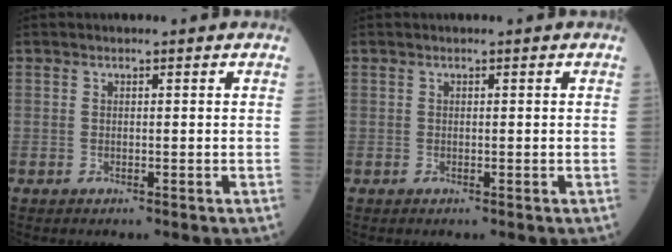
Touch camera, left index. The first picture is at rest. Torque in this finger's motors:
{"motor_torque": [0.23, -0.27, 0.02, 0.00]}